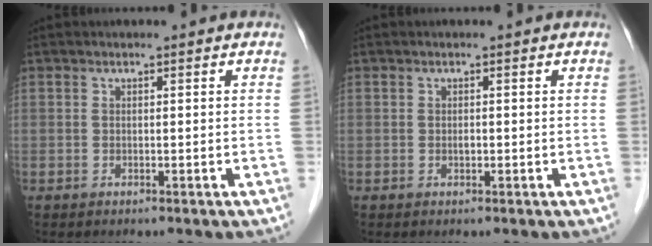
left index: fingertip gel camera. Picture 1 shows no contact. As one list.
[{"total": 0.5, "force": [-0.1, 0.3, 0.4], "torque": [-0.009, 0.001, -0.002]}]